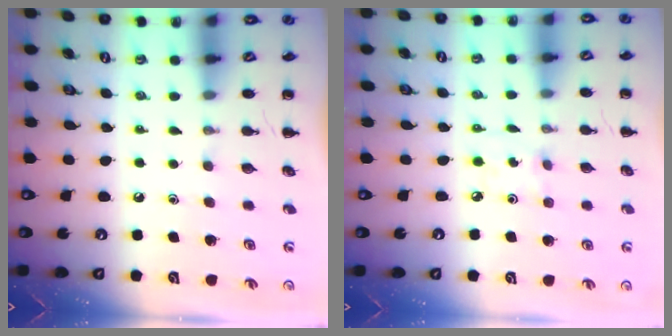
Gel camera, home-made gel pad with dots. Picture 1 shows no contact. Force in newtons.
{"total": 2.5, "press": 2.3, "slide": 0.9}